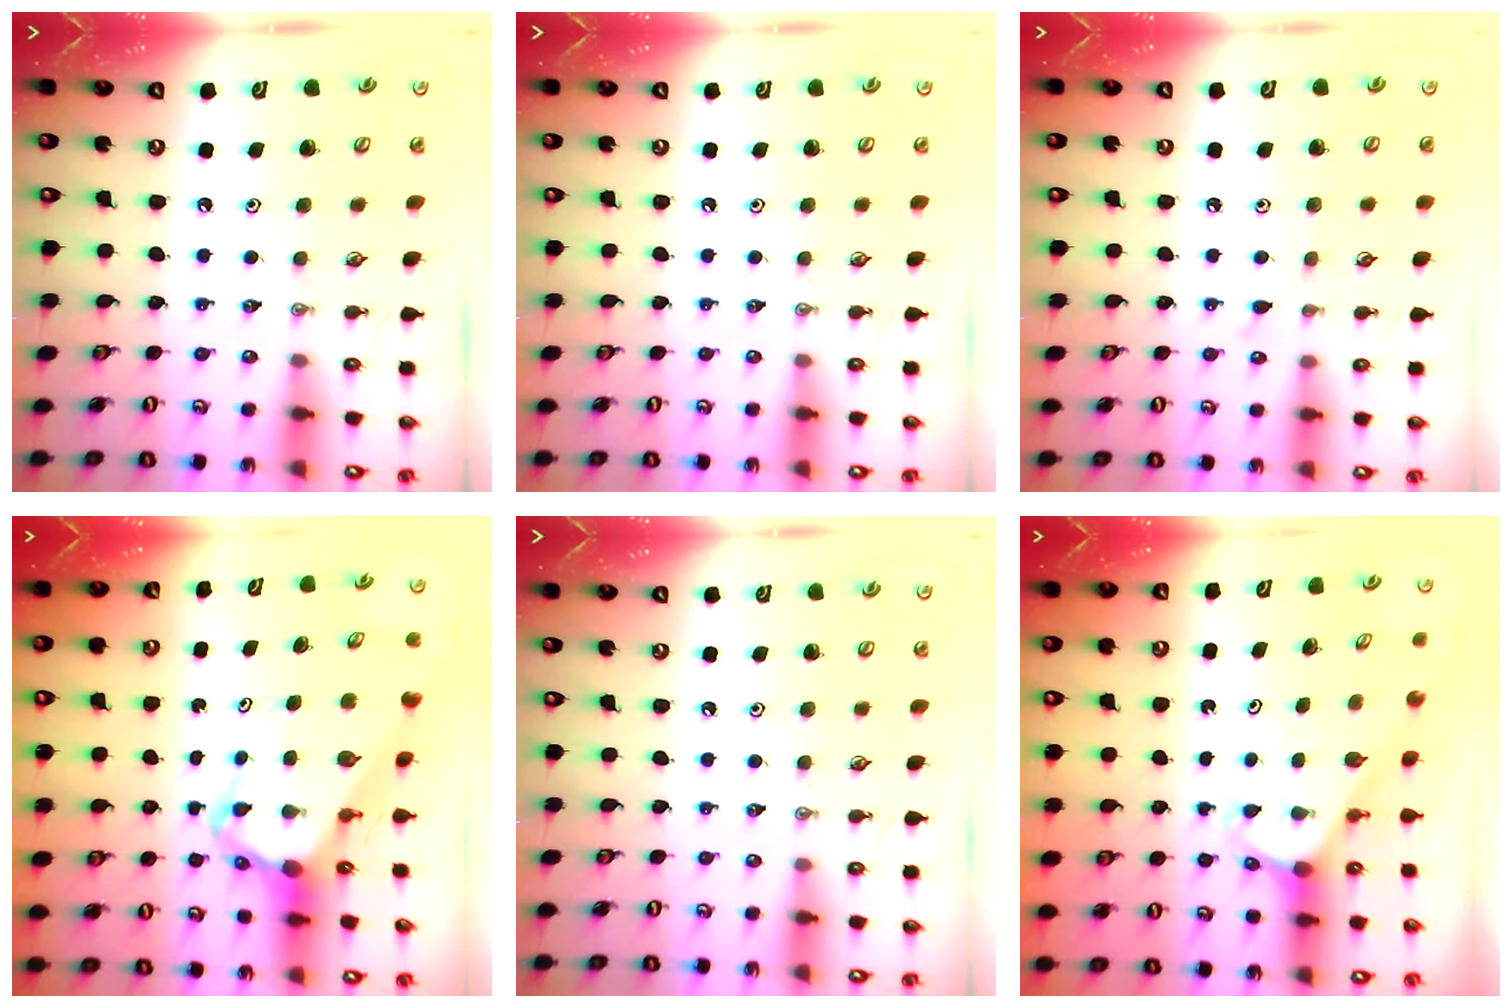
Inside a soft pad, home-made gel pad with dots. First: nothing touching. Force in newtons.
{"total": 0.0}
{"total": 5.1, "press": 5.1, "slide": 0.3}
{"total": 8.2, "press": 8.1, "slide": 0.7}
{"total": 0.0}
{"total": 2.2, "press": 2.2, "slide": 0.1}